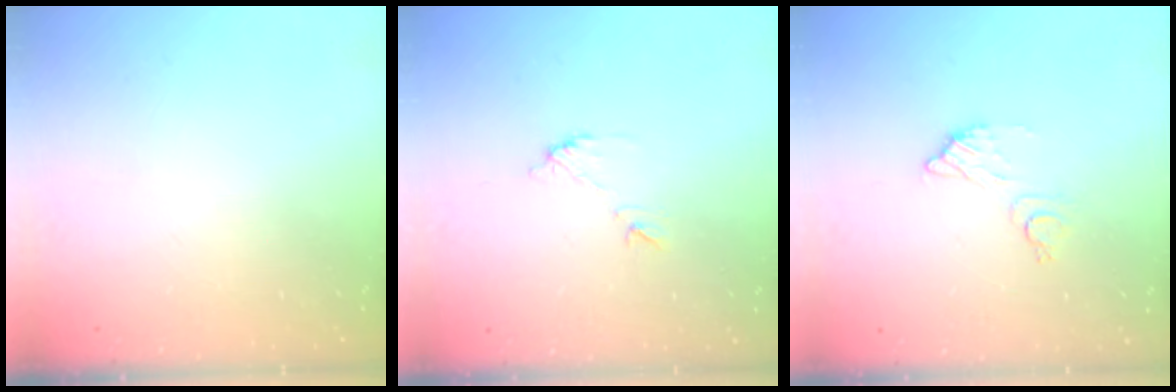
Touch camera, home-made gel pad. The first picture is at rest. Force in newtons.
{"total": 7.2, "press": 7.2, "slide": 0.3}
{"total": 6.8, "press": 6.8, "slide": 0.3}